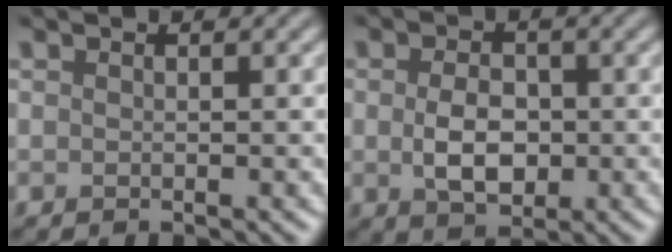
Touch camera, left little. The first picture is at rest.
{"total": 4.0, "force": [-0.4, 2.6, 2.9], "torque": [-0.056, -0.003, -0.009]}